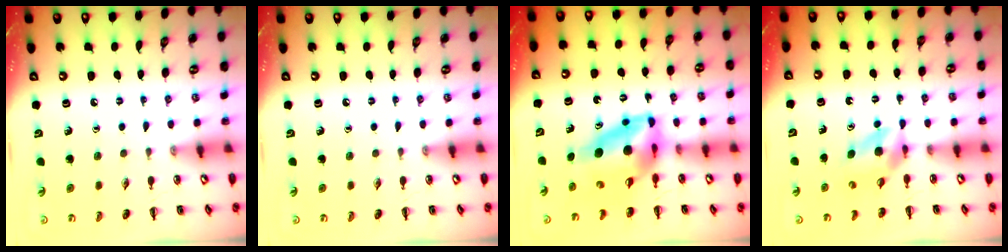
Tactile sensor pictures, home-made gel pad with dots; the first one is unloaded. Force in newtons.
{"total": 0.0}
{"total": 10.0, "press": 9.6, "slide": 3.0}
{"total": 4.2, "press": 4.1, "slide": 0.8}